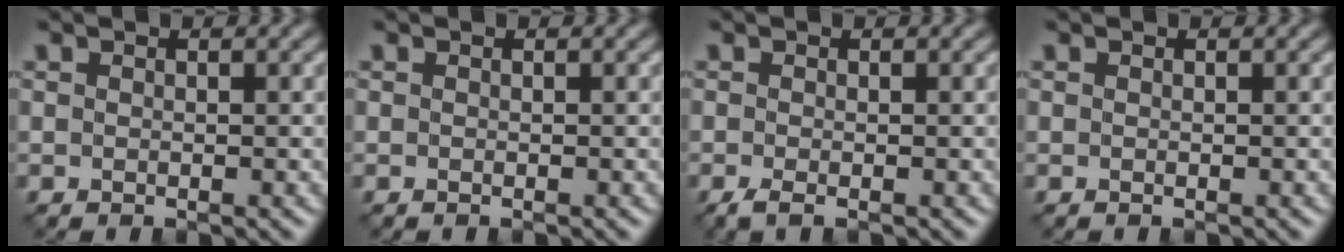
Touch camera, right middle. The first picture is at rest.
{"total": 0.0}
{"total": 1.2, "force": [-0.8, 0.2, 0.9], "torque": [-0.028, -0.001, -0.020]}
{"total": 0.0}